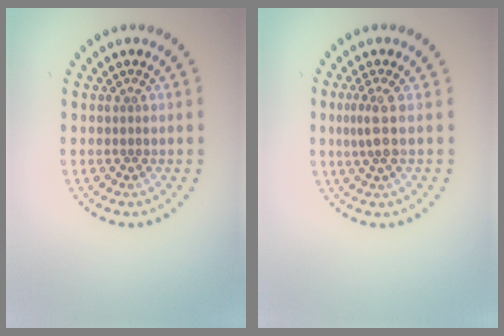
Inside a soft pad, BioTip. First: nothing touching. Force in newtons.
{"total": 1.9, "press": 1.5, "slide": 1.2}